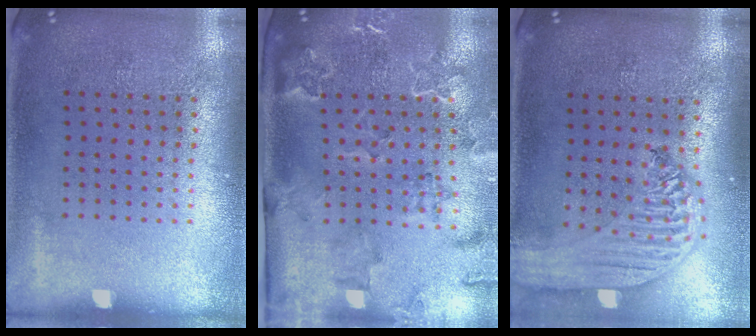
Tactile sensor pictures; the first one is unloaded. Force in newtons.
{"total": 2.3, "press": 2.3, "slide": 0.1}
{"total": 2.9, "press": 2.3, "slide": 1.7}